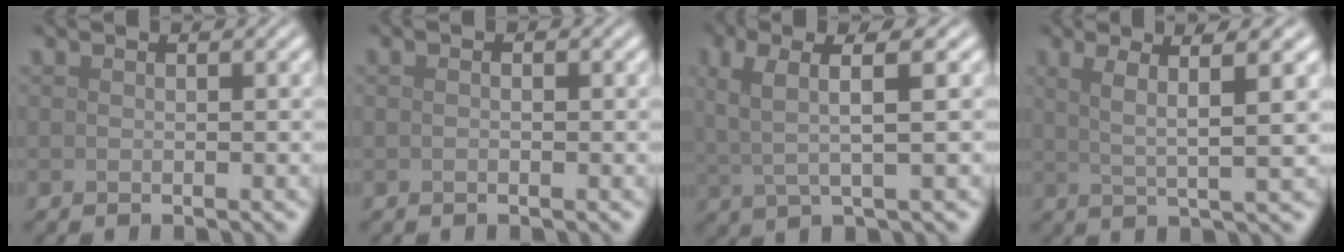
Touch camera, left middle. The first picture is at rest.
{"total": 0.8, "force": [0.2, 0.4, 0.7], "torque": [-0.010, -0.005, 0.002]}
{"total": 4.5, "force": [1.6, 1.0, 4.1], "torque": [-0.088, 0.005, 0.030]}
{"total": 5.0, "force": [2.1, 0.8, 4.4], "torque": [-0.076, 0.008, 0.035]}